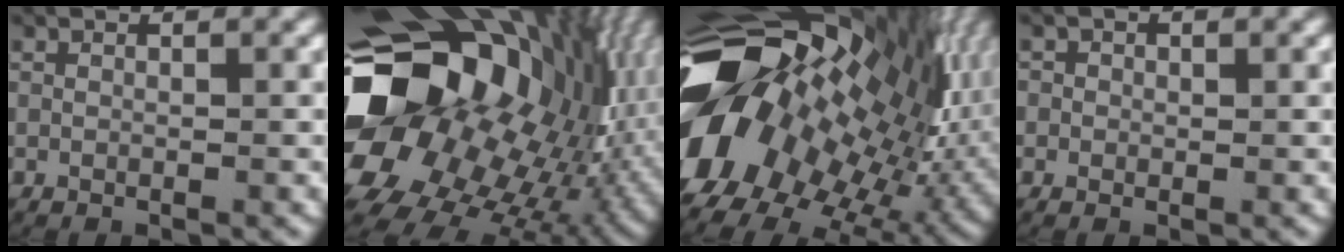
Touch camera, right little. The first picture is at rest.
{"total": 29.3, "force": [1.8, 20.3, 21.1], "torque": [-0.323, -0.024, 0.025]}
{"total": 31.1, "force": [1.6, 22.7, 21.2], "torque": [-0.326, -0.016, 0.006]}
{"total": 0.9, "force": [-0.1, 0.9, -0.2], "torque": [0.007, 0.003, -0.007]}